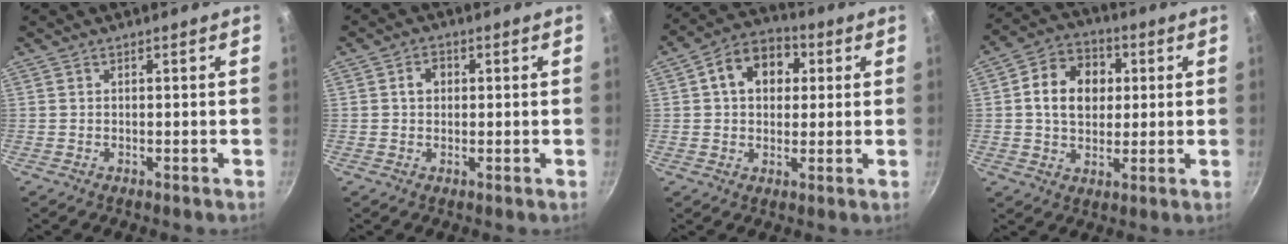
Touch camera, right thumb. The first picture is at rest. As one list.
[{"total": 3.0, "force": [0.5, 2.4, 1.7], "torque": [-0.013, 0.007, 0.005]}, {"total": 11.6, "force": [2.9, 8.7, 7.2], "torque": [-0.081, 0.018, 0.029]}, {"total": 12.3, "force": [2.0, 9.6, 7.5], "torque": [-0.099, 0.015, 0.021]}]